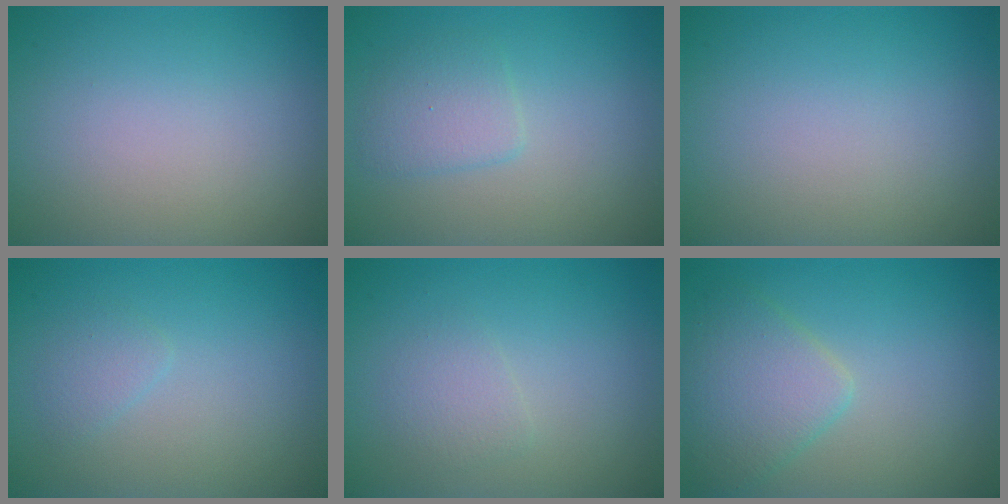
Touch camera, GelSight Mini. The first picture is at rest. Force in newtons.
{"total": 2.2, "press": 2.2, "slide": 0.1}
{"total": 0.0}
{"total": 1.1, "press": 1.1, "slide": 0.1}
{"total": 1.4, "press": 1.4, "slide": 0.1}
{"total": 4.0, "press": 4.0, "slide": 0.2}